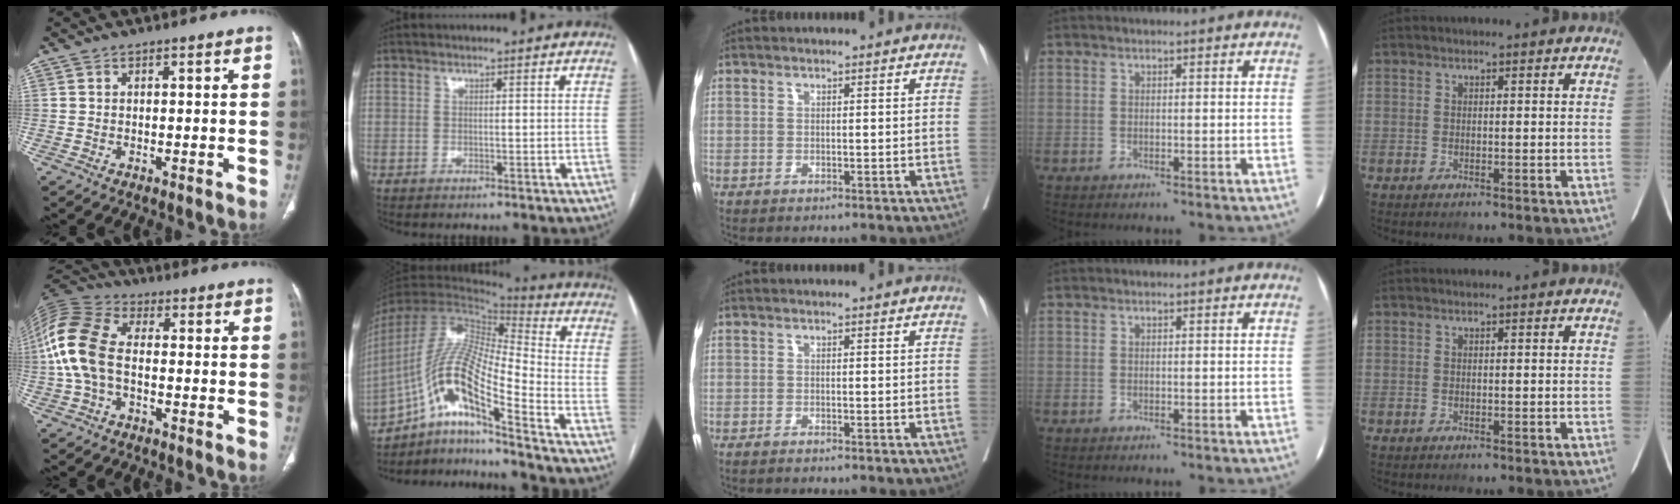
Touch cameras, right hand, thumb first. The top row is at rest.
{"thumb": {"total": 13.7, "force": [-1.0, 8.4, 10.8], "torque": [-0.247, 0.032, -0.026]}, "index": {"total": 15.3, "force": [-9.6, 0.5, 11.9], "torque": [-0.240, 0.007, -0.175]}, "middle": {"total": 1.5, "force": [-1.3, -0.2, 0.7], "torque": [-0.013, -0.001, -0.017]}}